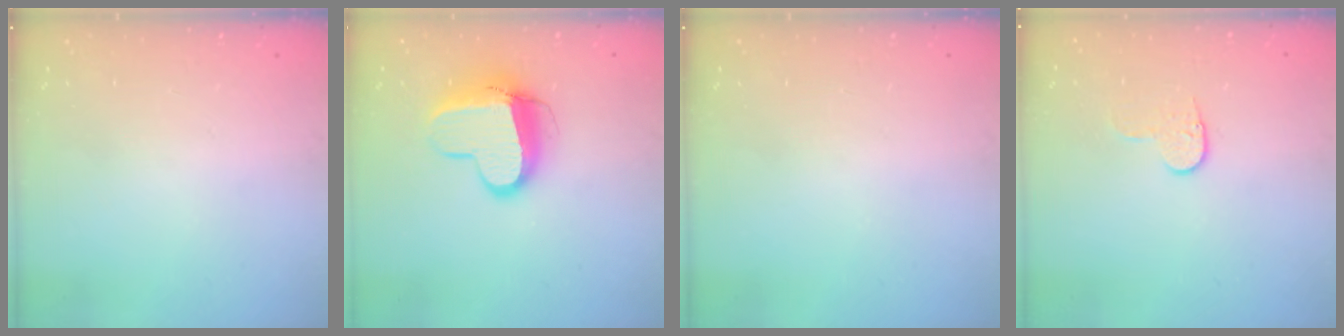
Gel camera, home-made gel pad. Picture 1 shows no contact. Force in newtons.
{"total": 11.2, "press": 11.2, "slide": 0.9}
{"total": 0.0}
{"total": 5.3, "press": 5.2, "slide": 0.5}